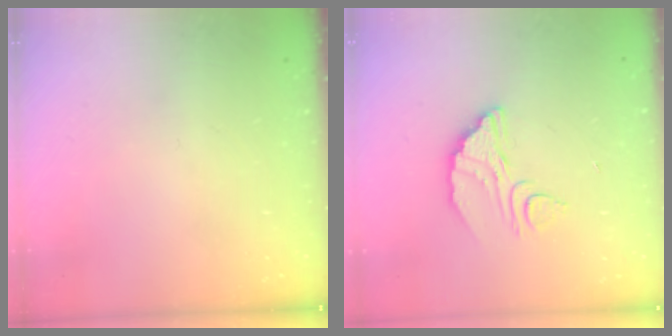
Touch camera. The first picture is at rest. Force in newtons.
{"total": 7.4, "press": 7.3, "slide": 0.7}